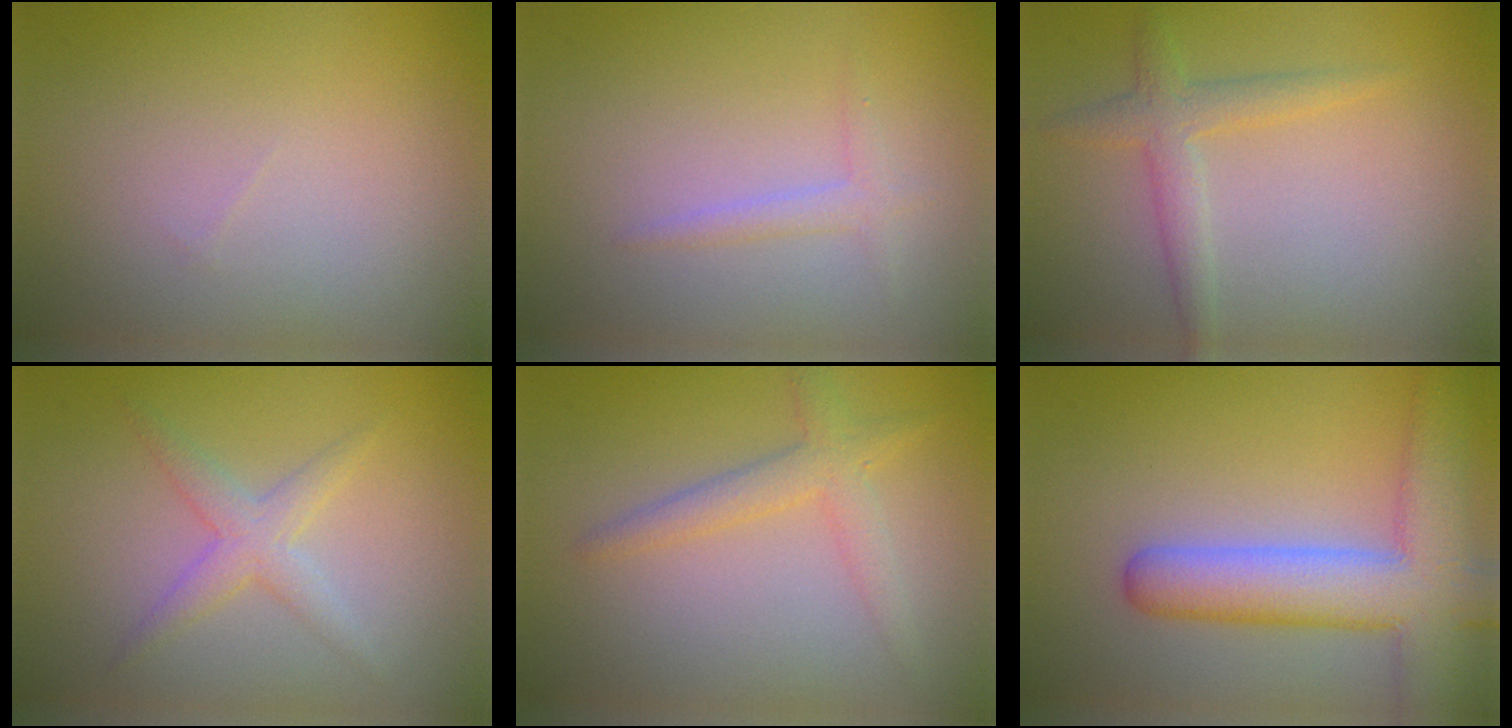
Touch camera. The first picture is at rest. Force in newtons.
{"total": 1.4, "press": 1.4, "slide": 0.1}
{"total": 1.8, "press": 1.8, "slide": 0.1}
{"total": 2.3, "press": 2.3, "slide": 0.1}
{"total": 2.6, "press": 2.6, "slide": 0.1}
{"total": 8.0, "press": 8.0, "slide": 0.7}